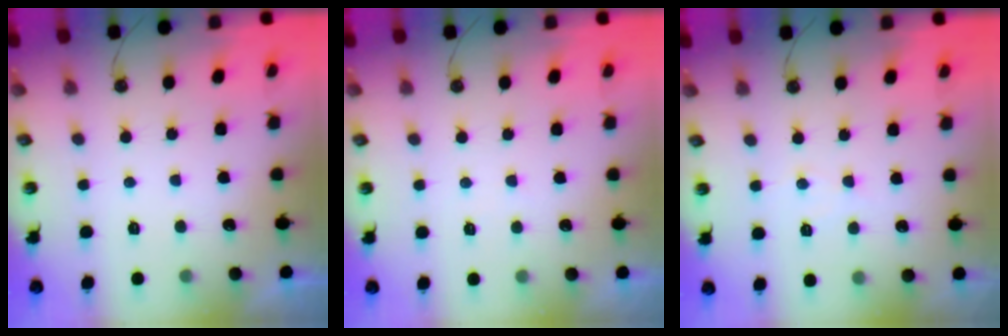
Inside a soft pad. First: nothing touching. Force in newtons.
{"total": 3.0, "press": 2.9, "slide": 0.5}
{"total": 5.3, "press": 5.2, "slide": 0.8}